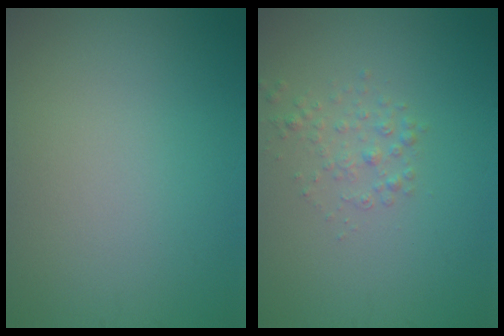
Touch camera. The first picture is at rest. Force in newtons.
{"total": 1.4, "press": 1.4, "slide": 0.1}